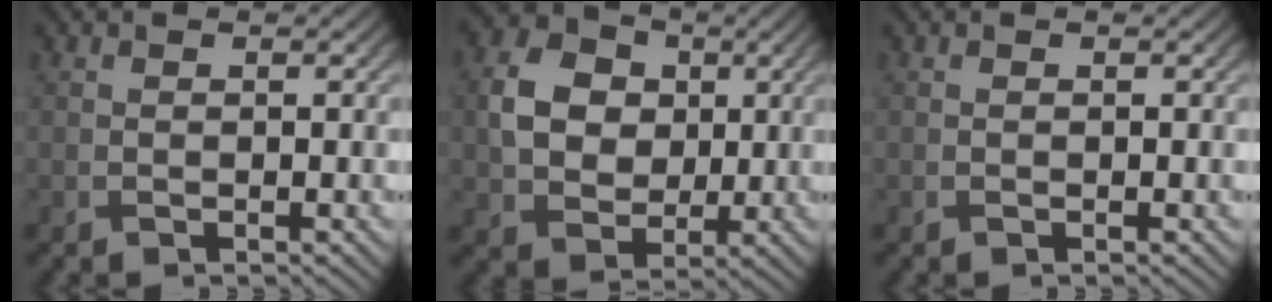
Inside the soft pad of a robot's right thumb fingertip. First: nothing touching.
{"total": 7.7, "force": [1.1, 6.4, 4.2], "torque": [-0.097, 0.008, 0.011]}
{"total": 0.0}